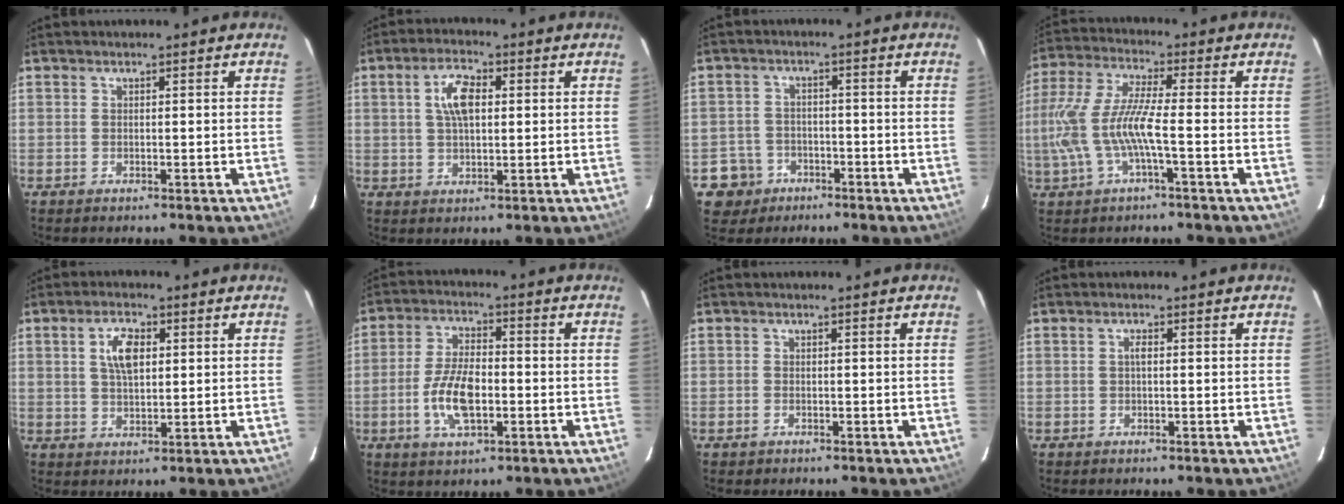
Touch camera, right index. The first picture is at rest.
{"total": 6.5, "force": [1.4, 3.2, 5.5], "torque": [-0.101, 0.013, 0.028]}
{"total": 6.3, "force": [-3.1, 5.5, 0.4], "torque": [-0.026, 0.023, -0.050]}
{"total": 11.3, "force": [-2.8, 1.4, 10.9], "torque": [-0.233, -0.005, -0.046]}
{"total": 5.9, "force": [1.7, 2.9, 4.8], "torque": [-0.088, 0.009, 0.034]}
{"total": 9.6, "force": [-2.5, 4.4, 8.2], "torque": [-0.167, 0.002, -0.044]}
{"total": 1.2, "force": [-0.7, 1.0, 0.2], "torque": [-0.004, 0.001, -0.010]}
{"total": 1.1, "force": [0.0, 0.4, 1.0], "torque": [-0.019, 0.004, -0.002]}